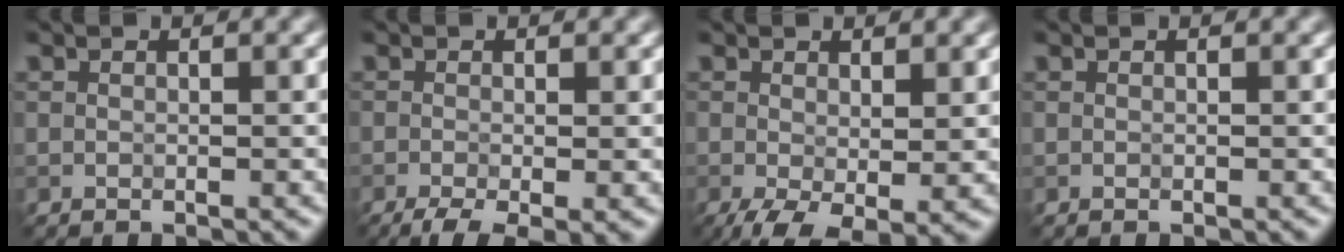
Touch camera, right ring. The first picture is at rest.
{"total": 4.0, "force": [-1.9, 1.1, 3.3], "torque": [-0.055, -0.010, -0.033]}
{"total": 4.3, "force": [-1.1, 1.8, 3.7], "torque": [-0.074, -0.017, -0.018]}
{"total": 0.0}